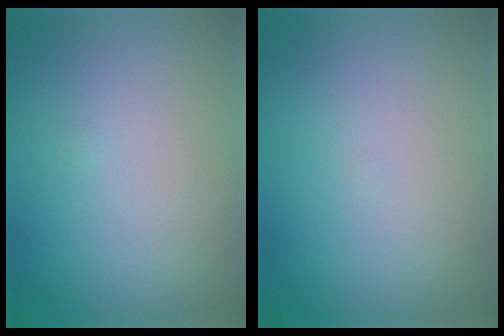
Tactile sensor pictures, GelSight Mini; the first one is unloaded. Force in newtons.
{"total": 0.0}